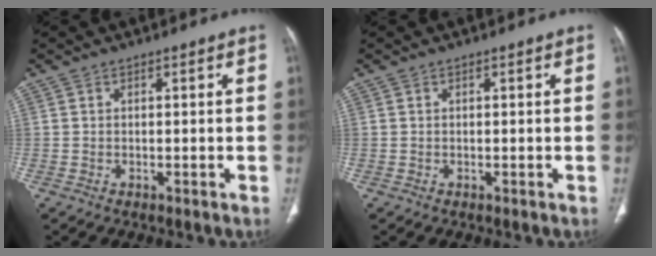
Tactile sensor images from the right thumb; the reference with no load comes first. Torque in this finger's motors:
{"motor_torque": [-0.01, 0.02, -0.03, -0.03, 0.02]}